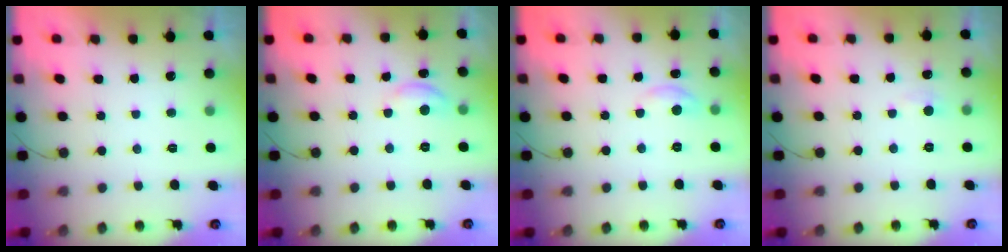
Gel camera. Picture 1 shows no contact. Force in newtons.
{"total": 4.9, "press": 4.8, "slide": 0.4}
{"total": 3.8, "press": 3.8, "slide": 0.5}
{"total": 3.5, "press": 3.4, "slide": 0.5}